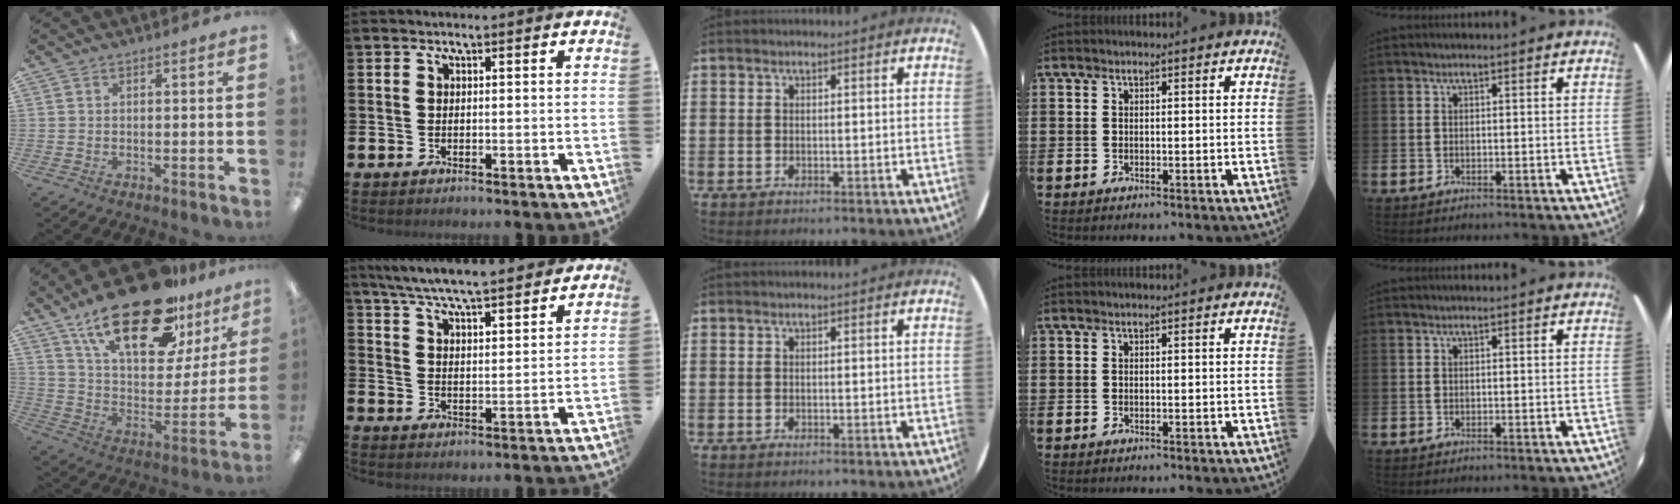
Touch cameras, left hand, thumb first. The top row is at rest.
{"thumb": {"total": 26.8, "force": [18.2, 10.6, 16.6], "torque": [-0.266, -0.108, 0.310]}, "index": {"total": 7.0, "force": [6.8, 0.0, 1.8], "torque": [-0.062, -0.046, 0.121]}}